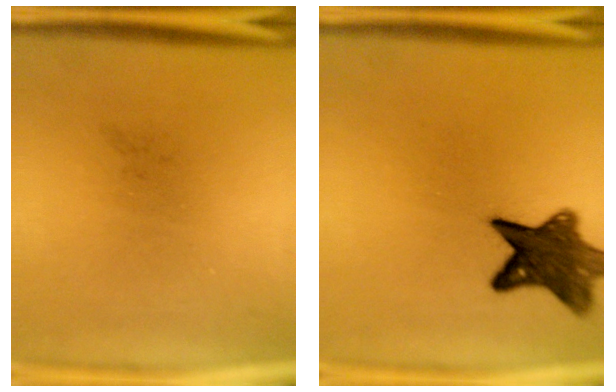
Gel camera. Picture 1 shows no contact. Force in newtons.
{"total": 10.5}